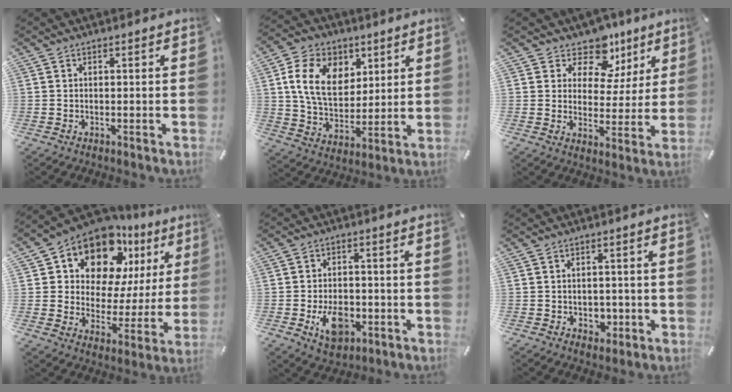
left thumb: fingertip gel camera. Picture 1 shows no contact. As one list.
[{"total": 14.1, "force": [5.0, 10.4, 8.1], "torque": [-0.156, -0.003, 0.092]}, {"total": 10.0, "force": [6.8, 6.6, 3.1], "torque": [-0.045, -0.055, 0.121]}, {"total": 14.1, "force": [10.2, 8.1, 5.4], "torque": [-0.103, -0.082, 0.181]}, {"total": 8.8, "force": [-2.5, 6.1, 5.9], "torque": [-0.101, 0.007, -0.043]}, {"total": 3.2, "force": [-0.5, 2.8, 1.4], "torque": [-0.009, -0.004, -0.013]}]